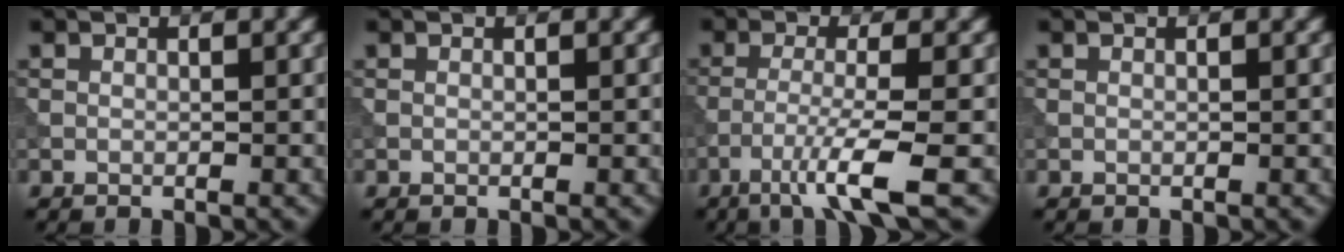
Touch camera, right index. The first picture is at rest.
{"total": 0.0}
{"total": 5.1, "force": [-2.6, 0.2, 4.3], "torque": [-0.076, 0.001, -0.062]}
{"total": 0.0}